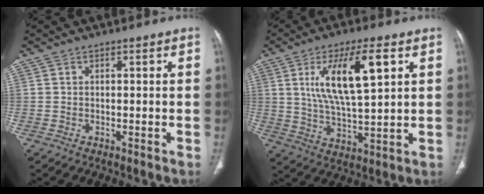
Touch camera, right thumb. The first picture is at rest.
{"total": 14.2, "force": [4.8, 4.4, 12.6], "torque": [-0.226, -0.011, 0.094]}